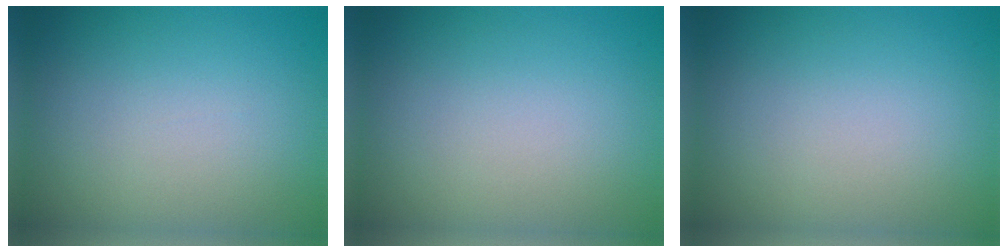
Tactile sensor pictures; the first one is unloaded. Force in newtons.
{"total": 0.0}
{"total": 0.0}